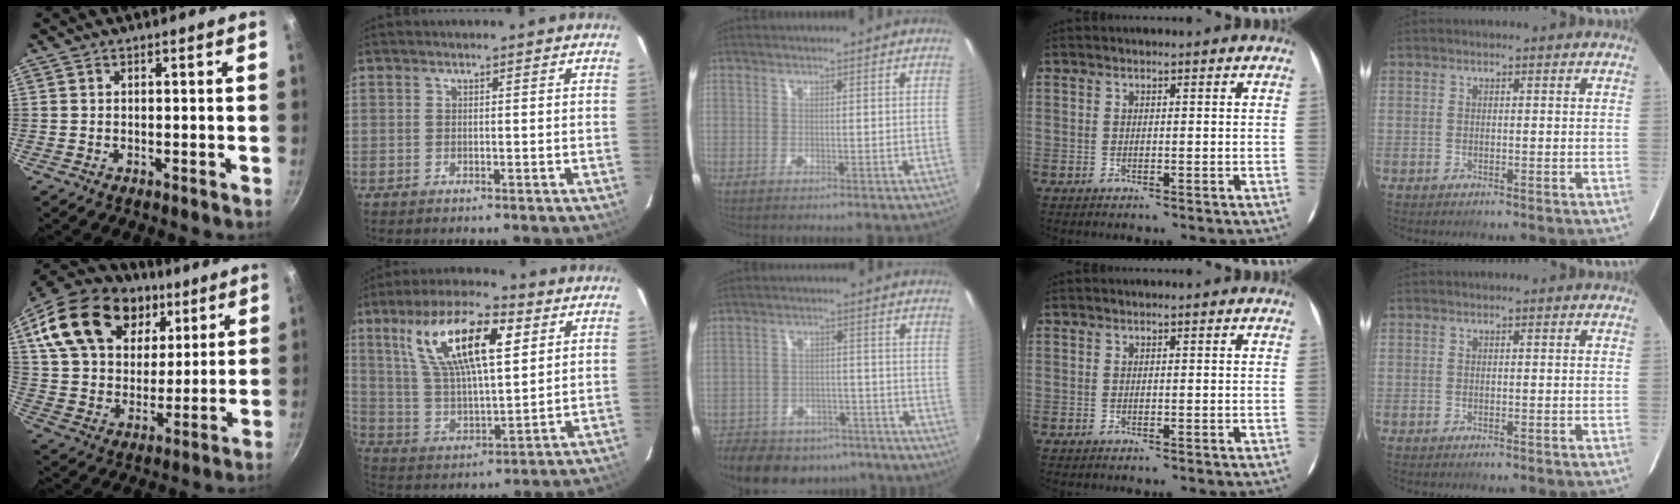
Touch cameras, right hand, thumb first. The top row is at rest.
{"thumb": {"total": 26.2, "force": [12.0, 17.7, 15.2], "torque": [-0.261, -0.008, 0.213]}, "index": {"total": 18.4, "force": [7.8, 6.6, 15.3], "torque": [-0.279, 0.022, 0.150]}, "middle": {"total": 19.0, "force": [-14.4, 9.8, 7.6], "torque": [-0.178, 0.004, -0.190]}}